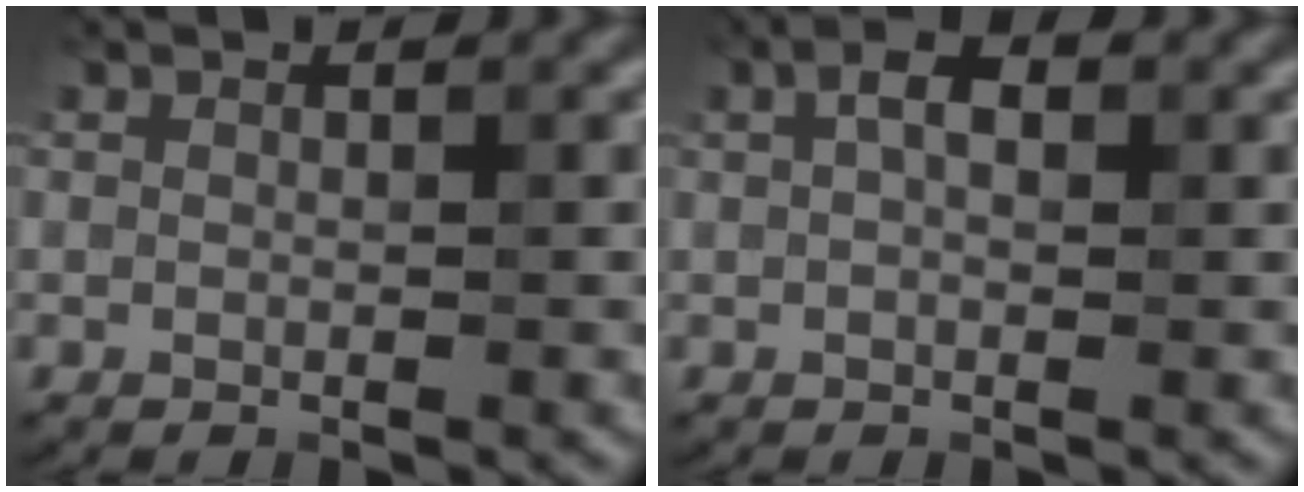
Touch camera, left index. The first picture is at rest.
{"total": 2.4, "force": [0.7, 1.3, 2.0], "torque": [-0.036, 0.006, 0.007]}